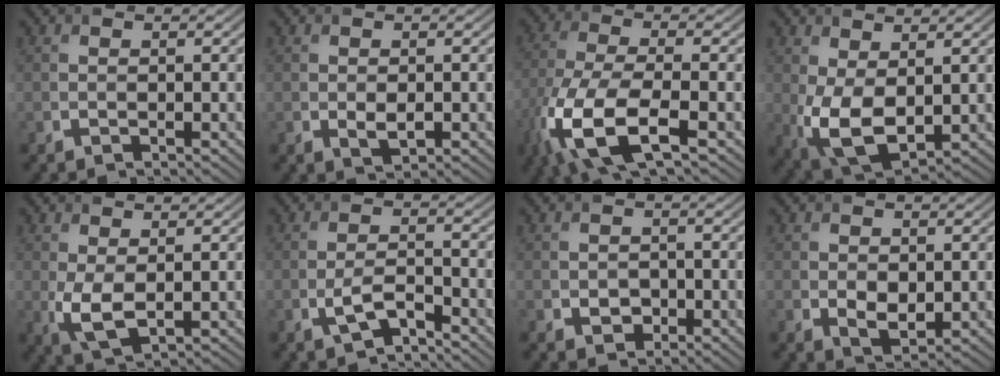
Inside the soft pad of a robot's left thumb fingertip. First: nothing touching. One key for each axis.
{"total": 1.9, "fx": -0.5, "fy": 1.2, "fz": 1.5, "tx": -0.031, "ty": -0.008, "tz": -0.003}
{"total": 12.0, "fx": -5.9, "fy": 4.1, "fz": 9.5, "tx": -0.215, "ty": -0.024, "tz": -0.126}
{"total": 7.4, "fx": 0.1, "fy": 4.2, "fz": 6.2, "tx": -0.148, "ty": -0.011, "tz": 0.008}
{"total": 4.0, "fx": 0.2, "fy": 2.0, "fz": 3.5, "tx": -0.089, "ty": -0.008, "tz": 0.007}
{"total": 3.6, "fx": -2.1, "fy": 1.2, "fz": 2.7, "tx": -0.065, "ty": -0.003, "tz": -0.044}
{"total": 1.8, "fx": -0.6, "fy": 1.5, "fz": 0.8, "tx": -0.012, "ty": -0.006, "tz": -0.011}
{"total": 2.7, "fx": -0.1, "fy": 1.8, "fz": 2.0, "tx": -0.042, "ty": -0.008, "tz": 0.004}